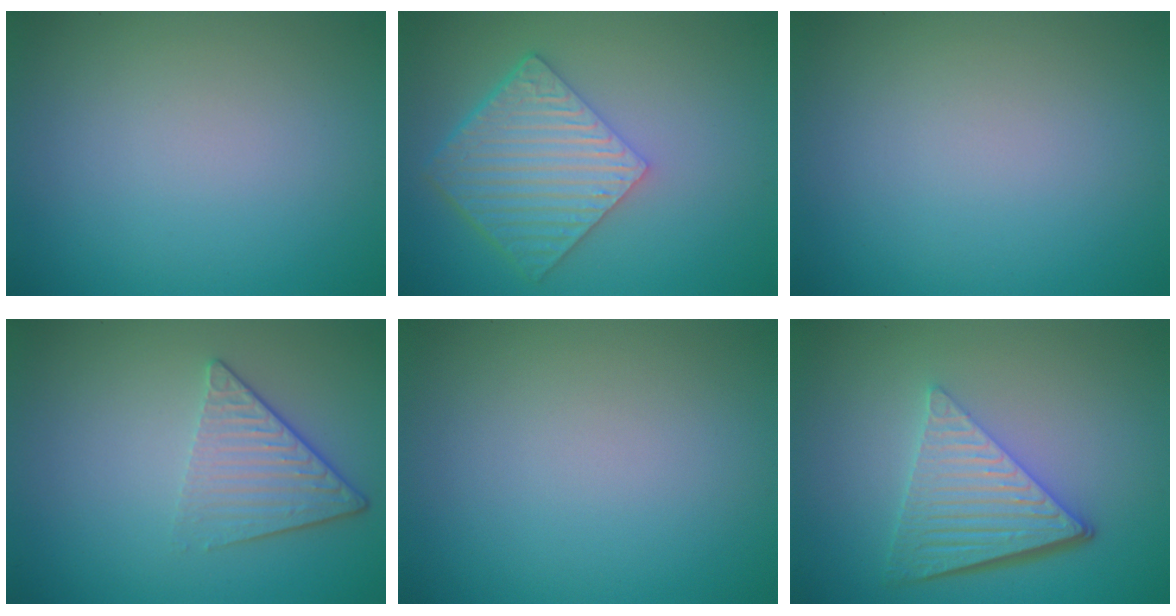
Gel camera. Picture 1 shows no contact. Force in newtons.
{"total": 6.9, "press": 5.0, "slide": 4.8}
{"total": 0.0}
{"total": 3.6, "press": 2.6, "slide": 2.4}
{"total": 0.0}
{"total": 6.5, "press": 4.4, "slide": 4.8}